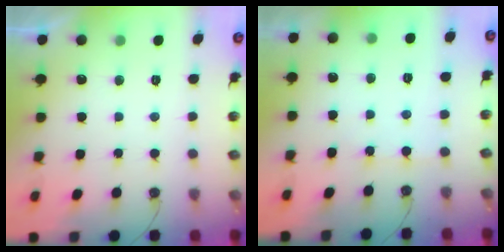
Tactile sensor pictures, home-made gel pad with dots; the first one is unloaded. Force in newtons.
{"total": 3.1, "press": 3.0, "slide": 0.5}